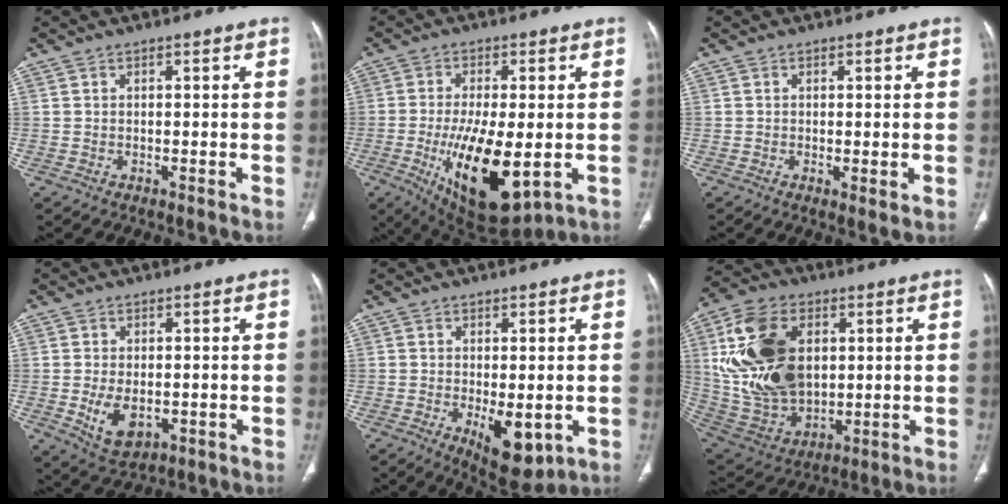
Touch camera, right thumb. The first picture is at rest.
{"total": 17.0, "force": [-3.9, 6.9, 15.0], "torque": [-0.259, -0.022, -0.044]}
{"total": 1.6, "force": [-0.2, 0.5, 1.5], "torque": [-0.032, -0.008, -0.002]}
{"total": 6.9, "force": [-1.3, 4.3, 5.2], "torque": [-0.084, -0.009, -0.009]}
{"total": 8.9, "force": [-2.4, 4.3, 7.4], "torque": [-0.095, -0.015, -0.020]}
{"total": 22.4, "force": [4.2, 15.0, 16.1], "torque": [-0.298, -0.013, 0.093]}